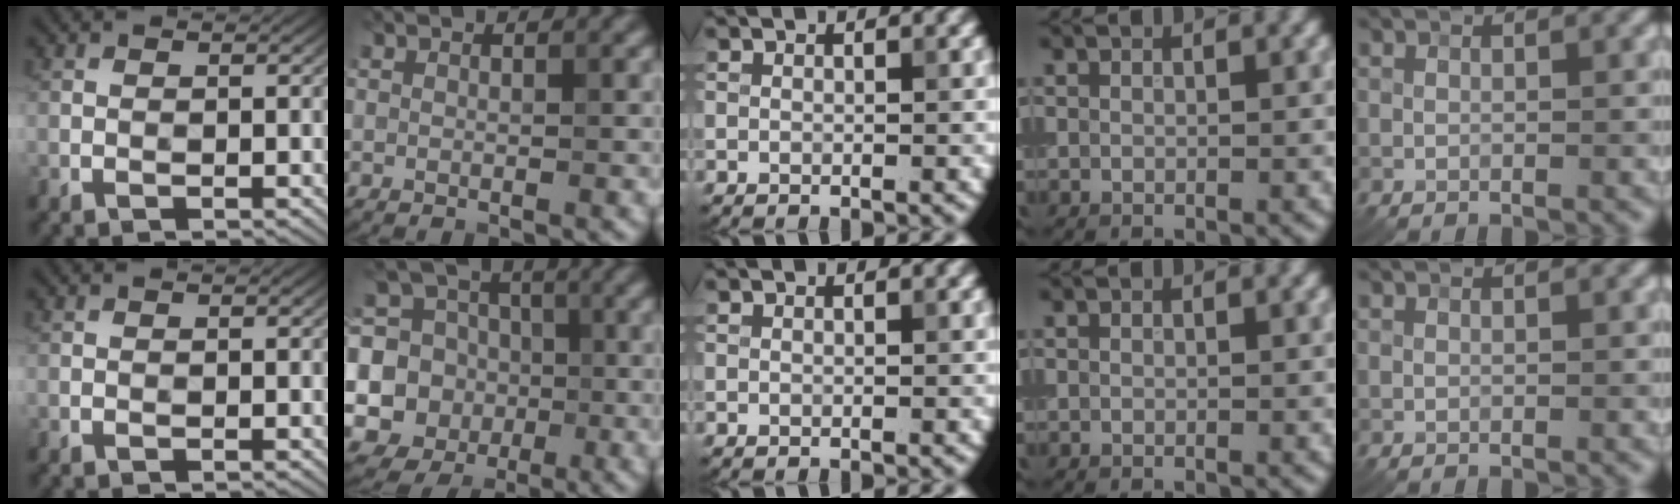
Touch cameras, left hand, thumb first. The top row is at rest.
{"index": {"total": 13.0, "force": [-1.4, 12.2, 4.2], "torque": [-0.116, 0.014, -0.040]}}